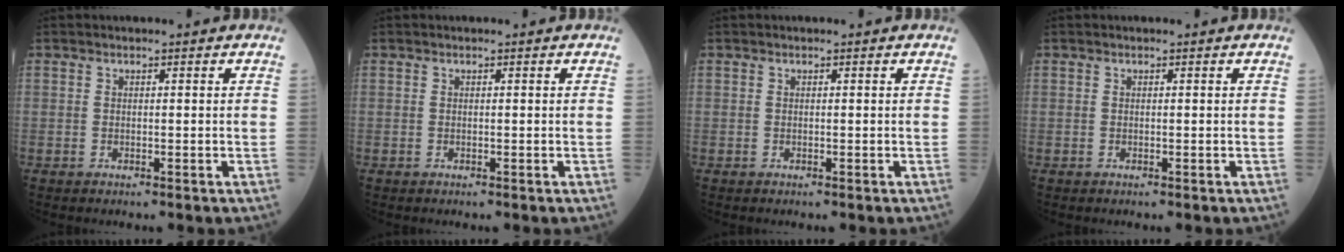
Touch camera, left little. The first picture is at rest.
{"total": 0.0}
{"total": 0.0}
{"total": 0.0}